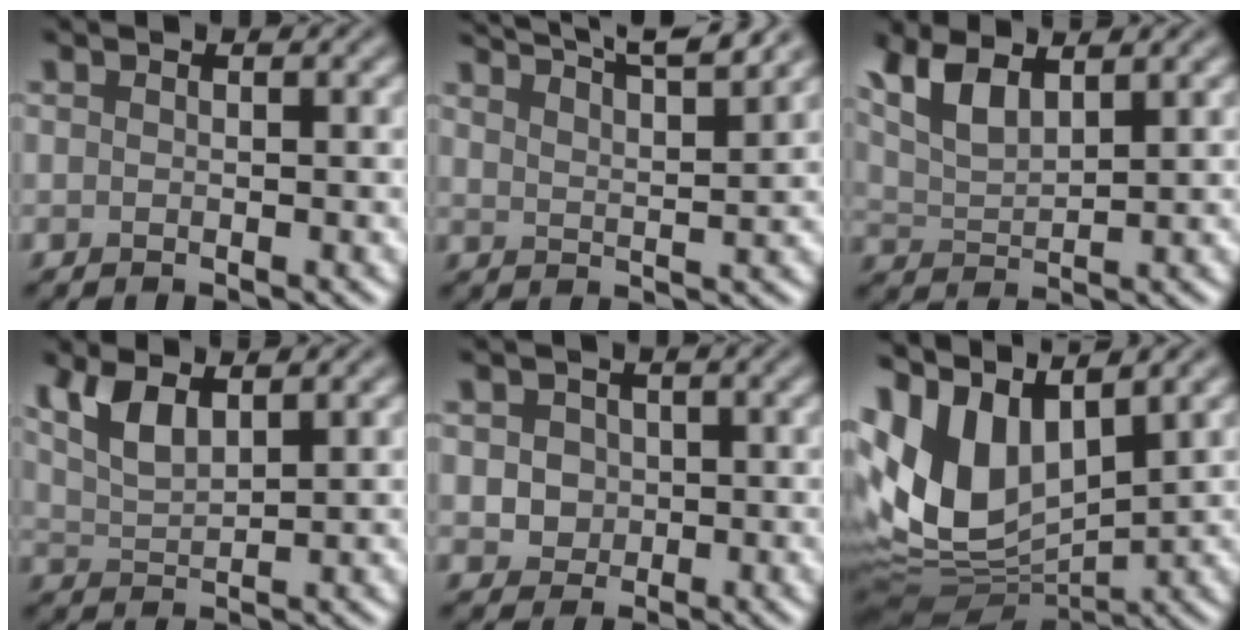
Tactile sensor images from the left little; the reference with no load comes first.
{"total": 8.9, "force": [7.3, 2.1, 4.7], "torque": [-0.043, 0.025, 0.064]}
{"total": 4.8, "force": [3.1, 1.7, 3.2], "torque": [-0.078, 0.005, 0.064]}
{"total": 3.8, "force": [2.3, 1.5, 2.7], "torque": [-0.065, 0.001, 0.048]}
{"total": 3.0, "force": [0.5, 2.6, 1.4], "torque": [-0.014, 0.009, 0.004]}
{"total": 9.7, "force": [3.4, 5.2, 7.5], "torque": [-0.172, 0.005, 0.060]}